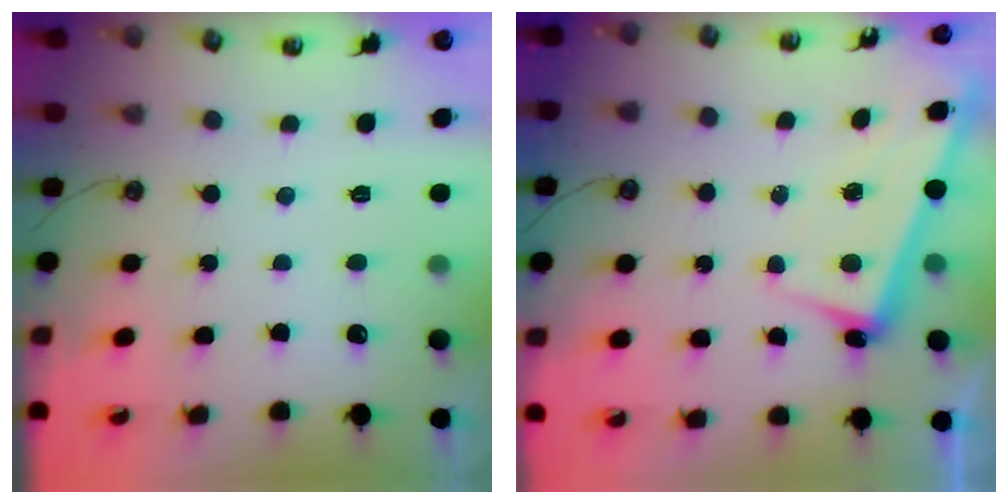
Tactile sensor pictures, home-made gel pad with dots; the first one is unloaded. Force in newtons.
{"total": 2.6, "press": 2.4, "slide": 0.9}